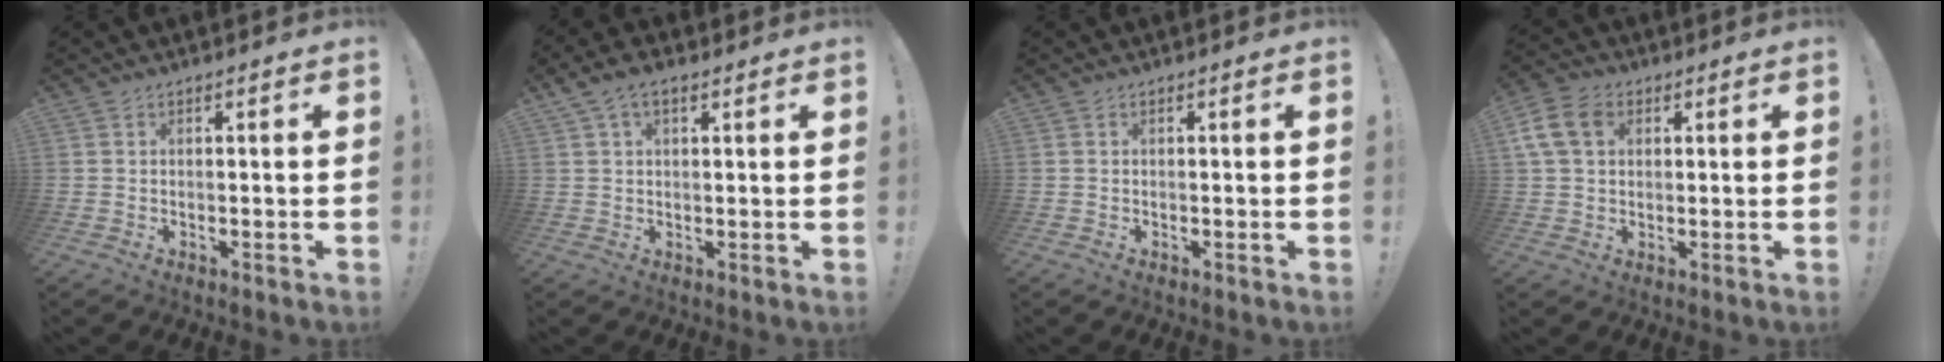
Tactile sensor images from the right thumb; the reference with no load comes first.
{"total": 4.7, "force": [2.5, 2.5, 3.1], "torque": [-0.059, 0.003, 0.047]}
{"total": 0.0}
{"total": 10.8, "force": [3.4, 7.8, 6.7], "torque": [-0.135, 0.000, 0.068]}